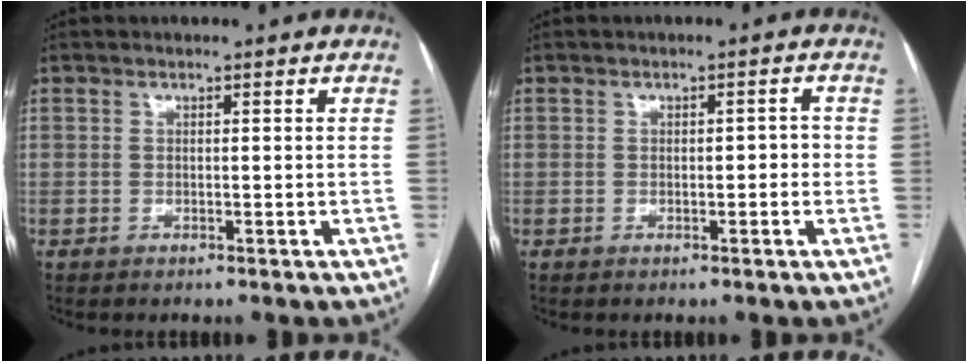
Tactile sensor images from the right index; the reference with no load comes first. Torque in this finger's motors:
{"motor_torque": [-0.10, 0.00, 0.01, 0.00]}